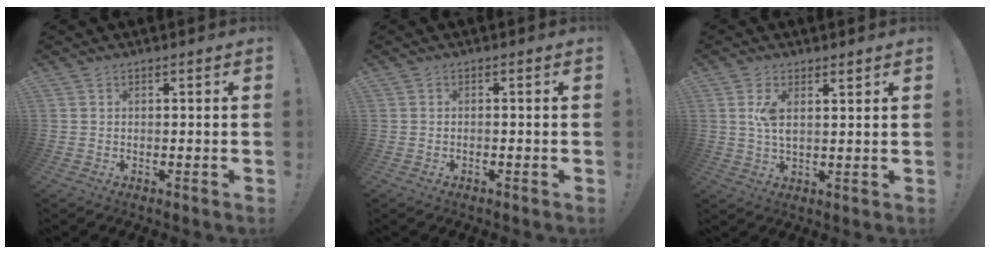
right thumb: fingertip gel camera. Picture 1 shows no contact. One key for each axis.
{"total": 0.6, "fx": -0.5, "fy": 0.2, "fz": 0.3, "tx": -0.003, "ty": 0.002, "tz": -0.009}
{"total": 5.3, "fx": 2.1, "fy": 2.2, "fz": 4.3, "tx": -0.077, "ty": -0.006, "tz": 0.035}